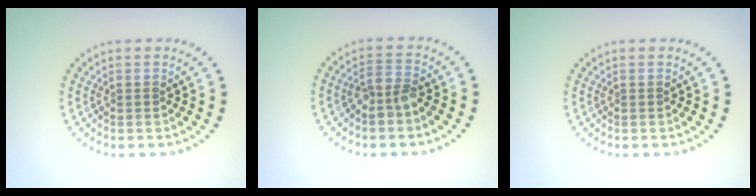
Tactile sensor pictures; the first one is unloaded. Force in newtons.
{"total": 2.3, "press": 2.0, "slide": 1.0}
{"total": 0.0}